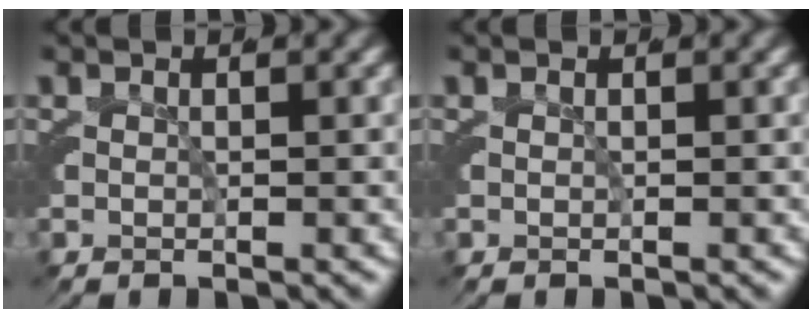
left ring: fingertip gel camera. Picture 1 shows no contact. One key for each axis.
{"total": 0.0}